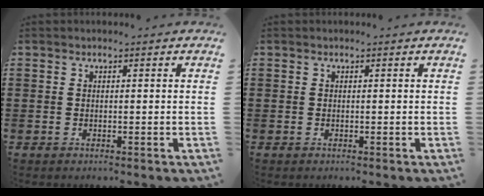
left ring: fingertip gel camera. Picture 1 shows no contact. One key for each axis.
{"total": 0.0}